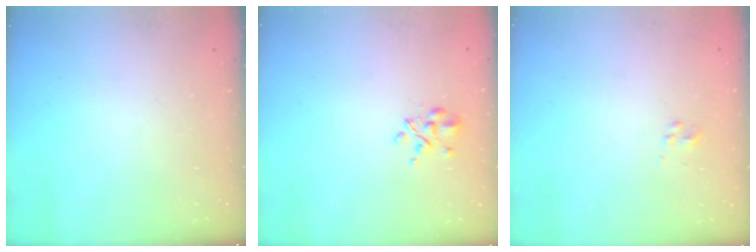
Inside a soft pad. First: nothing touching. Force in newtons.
{"total": 3.6, "press": 3.3, "slide": 1.3}
{"total": 2.3, "press": 2.1, "slide": 0.8}